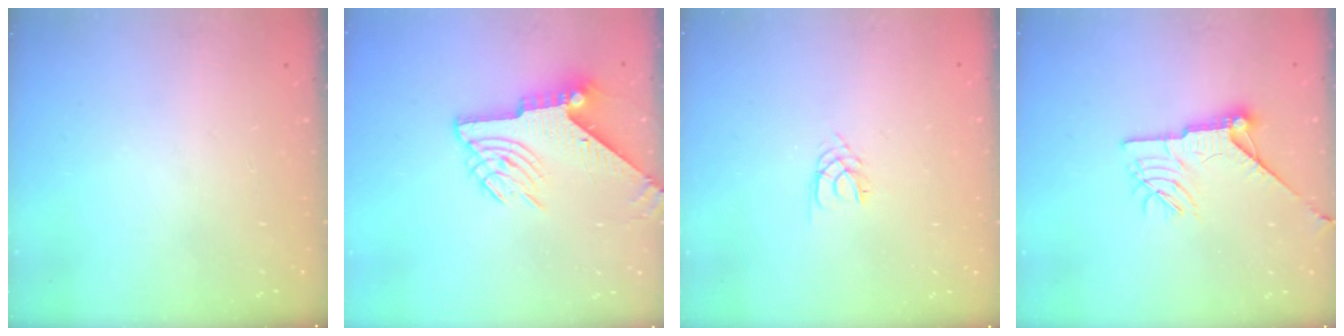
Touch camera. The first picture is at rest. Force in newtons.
{"total": 9.8, "press": 9.7, "slide": 0.7}
{"total": 2.4, "press": 2.4, "slide": 0.3}
{"total": 11.6, "press": 11.5, "slide": 1.2}